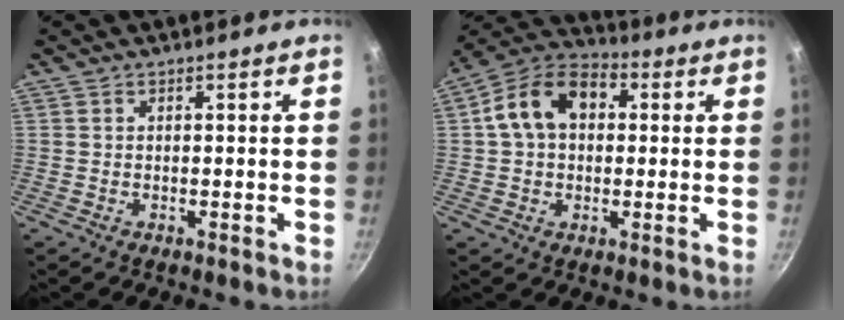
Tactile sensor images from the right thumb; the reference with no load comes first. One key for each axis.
{"total": 13.1, "fx": 2.3, "fy": 9.4, "fz": 8.8, "tx": -0.124, "ty": 0.031, "tz": 0.019}